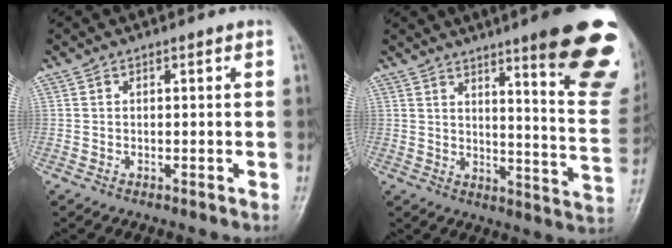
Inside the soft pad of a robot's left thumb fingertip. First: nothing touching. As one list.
[{"total": 21.7, "force": [12.9, 3.3, 17.2], "torque": [-0.188, -0.073, 0.166]}]